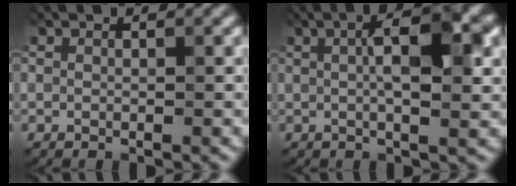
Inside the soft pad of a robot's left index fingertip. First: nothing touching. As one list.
[{"total": 5.6, "force": [1.1, 1.7, 5.3], "torque": [-0.088, 0.012, 0.014]}]